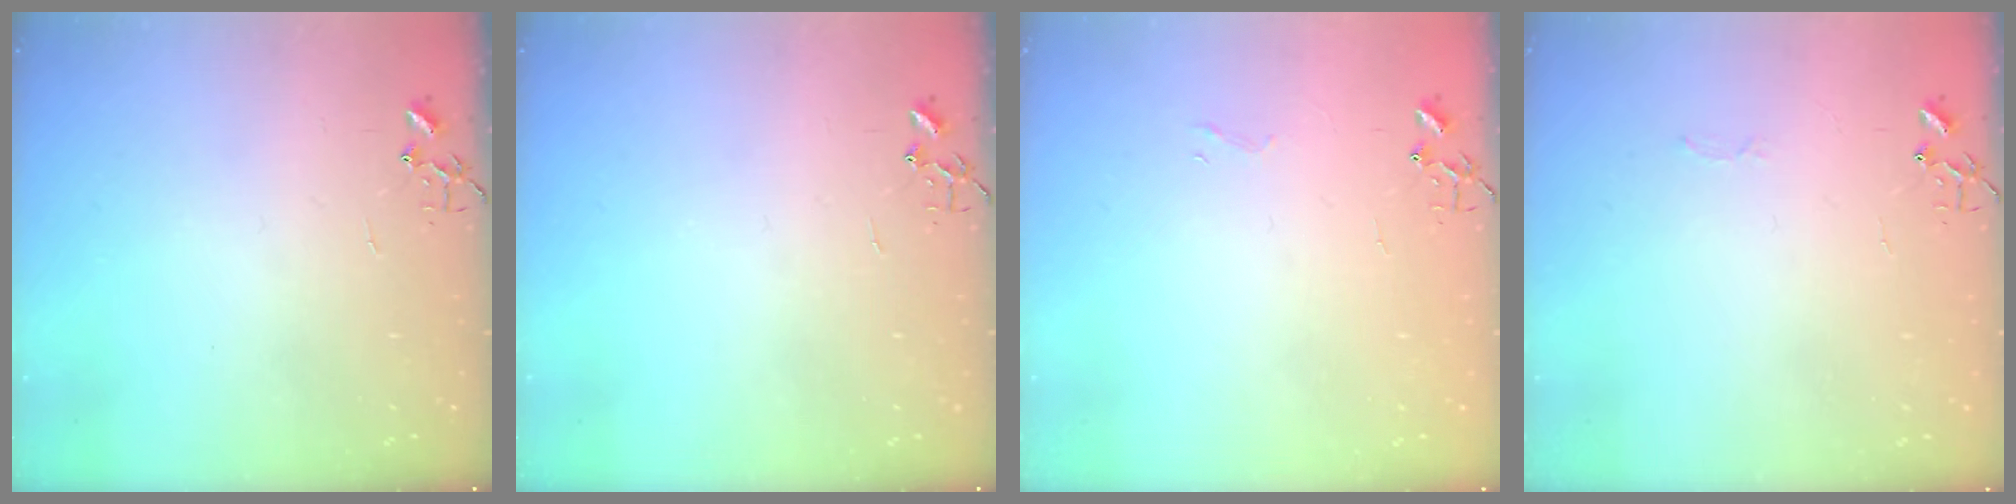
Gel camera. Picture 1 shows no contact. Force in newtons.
{"total": 0.0}
{"total": 3.4, "press": 3.4, "slide": 0.3}
{"total": 2.5, "press": 2.5, "slide": 0.4}